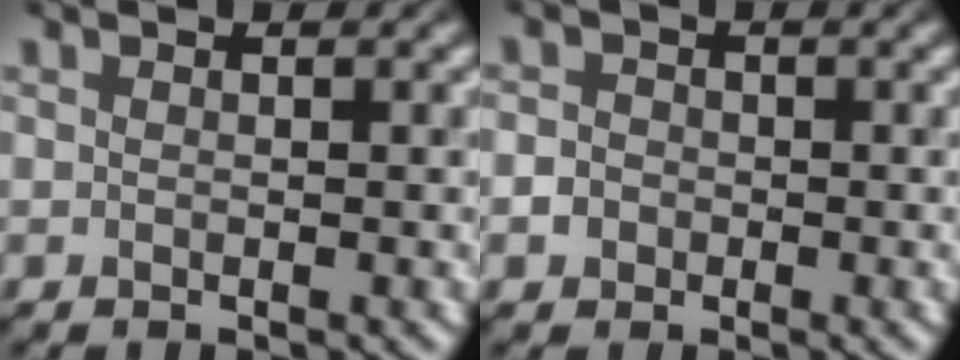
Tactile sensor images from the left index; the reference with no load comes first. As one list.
[{"total": 1.3, "force": [-0.6, 1.1, -0.1], "torque": [0.008, -0.001, -0.012]}]